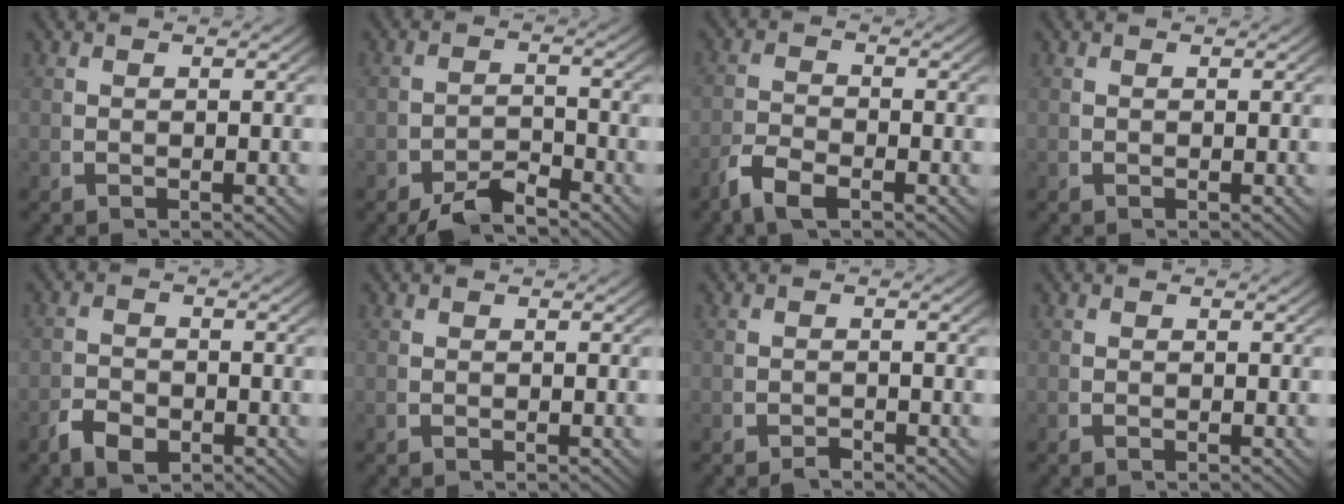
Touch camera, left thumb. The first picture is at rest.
{"total": 3.6, "force": [-3.1, 1.3, 1.3], "torque": [-0.009, -0.013, -0.055]}
{"total": 2.8, "force": [-1.9, 1.1, 1.7], "torque": [-0.041, -0.008, -0.037]}
{"total": 0.0}
{"total": 2.8, "force": [-1.8, 1.7, 1.4], "torque": [-0.022, -0.010, -0.032]}
{"total": 0.0}
{"total": 1.1, "force": [-1.1, 0.1, 0.1], "torque": [0.002, -0.004, -0.020]}
{"total": 0.0}